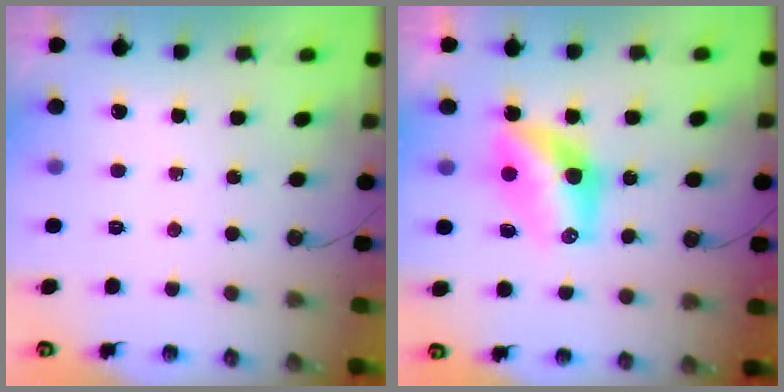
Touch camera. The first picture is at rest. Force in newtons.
{"total": 10.4, "press": 10.4, "slide": 0.6}